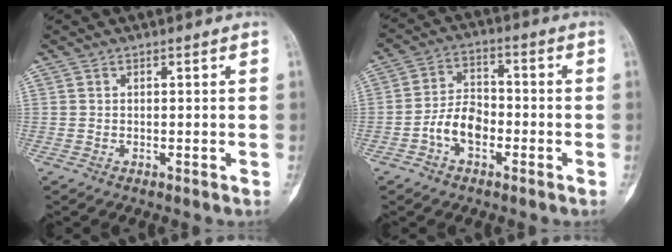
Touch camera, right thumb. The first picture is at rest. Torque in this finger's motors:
{"motor_torque": [0.21, -0.03, 0.89, -0.65, 0.04]}